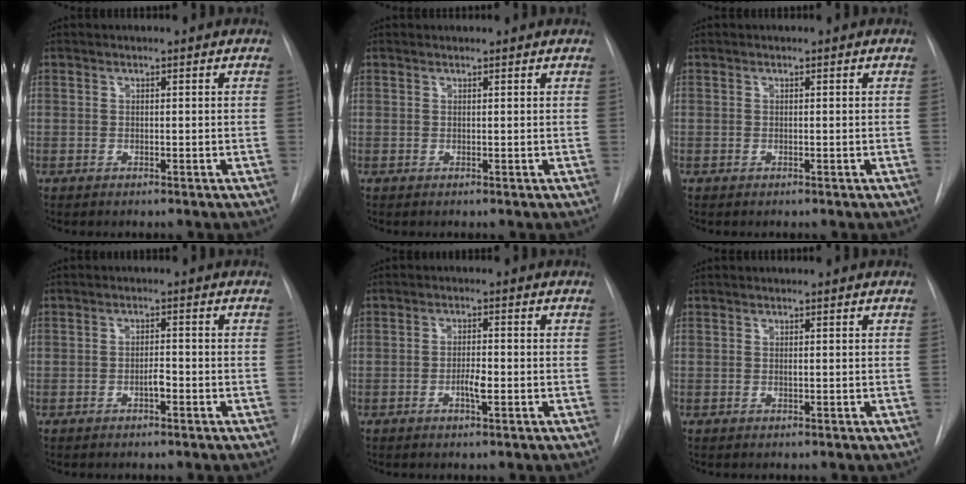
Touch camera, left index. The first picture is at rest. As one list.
[{"total": 1.8, "force": [1.8, 0.2, 0.2], "torque": [-0.010, 0.017, 0.023]}, {"total": 0.0}, {"total": 1.6, "force": [-0.8, 0.4, 1.4], "torque": [-0.022, 0.003, -0.014]}, {"total": 2.4, "force": [-0.8, 0.4, 2.3], "torque": [-0.040, 0.001, -0.015]}, {"total": 0.5, "force": [0.4, 0.0, 0.4], "torque": [-0.004, 0.004, 0.007]}]